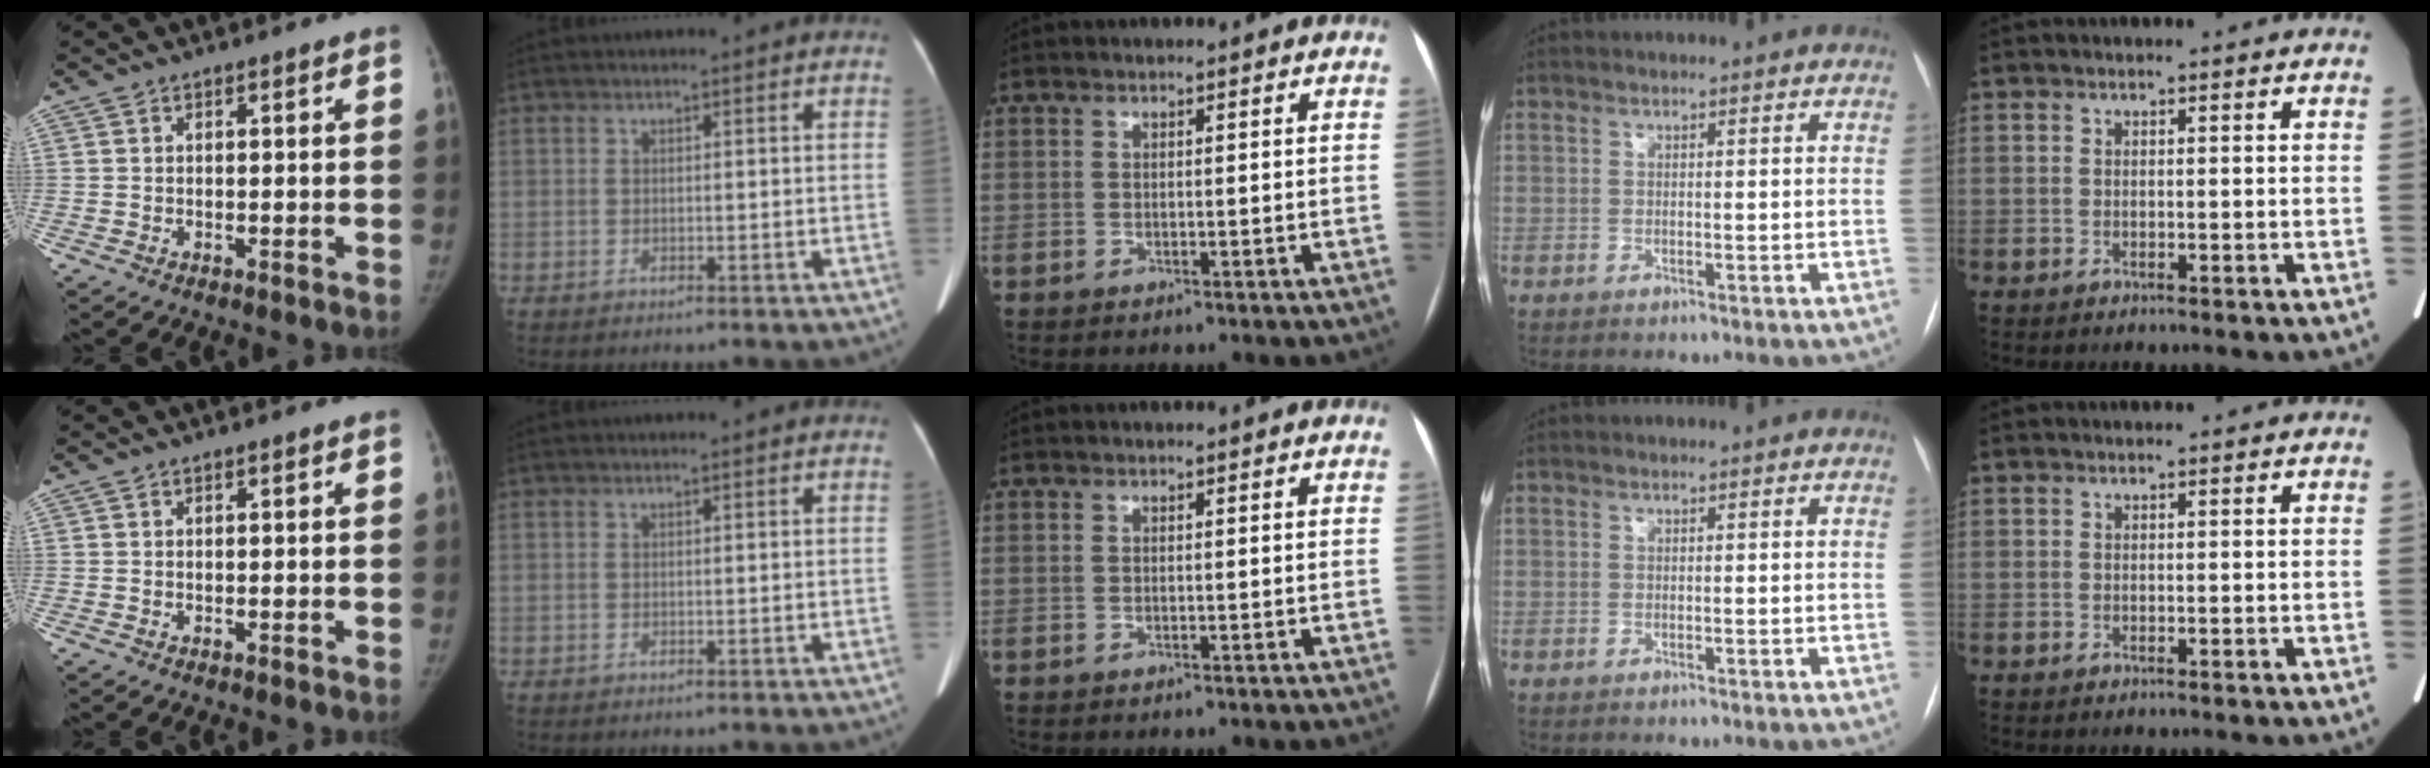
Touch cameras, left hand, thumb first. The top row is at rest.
{}